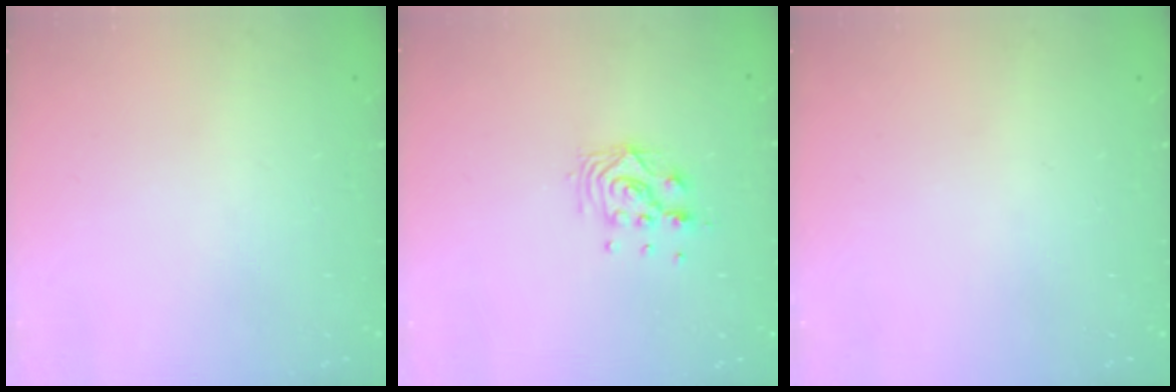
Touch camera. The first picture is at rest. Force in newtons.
{"total": 9.2, "press": 9.2, "slide": 0.7}
{"total": 0.0}